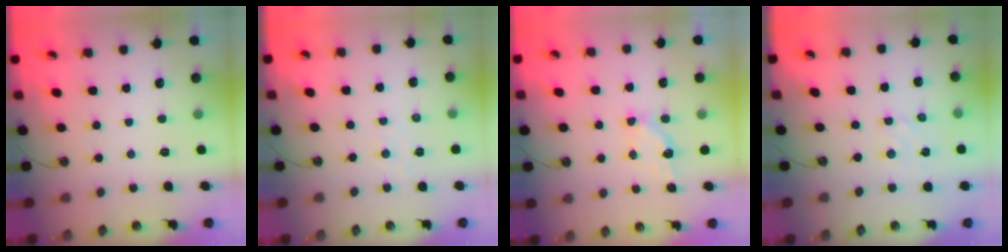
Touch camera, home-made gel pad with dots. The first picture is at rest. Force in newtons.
{"total": 4.2, "press": 4.2, "slide": 0.5}
{"total": 3.9, "press": 3.9, "slide": 0.4}
{"total": 3.6, "press": 3.6, "slide": 0.4}